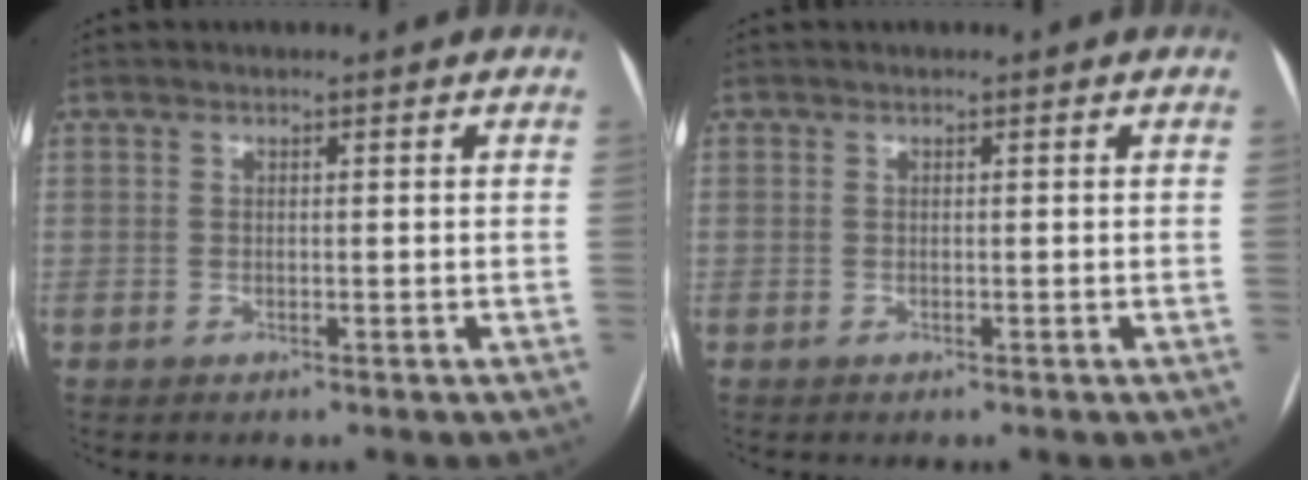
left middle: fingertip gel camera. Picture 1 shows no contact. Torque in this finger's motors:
{"motor_torque": [0.10, -0.14, 0.00, 0.00]}